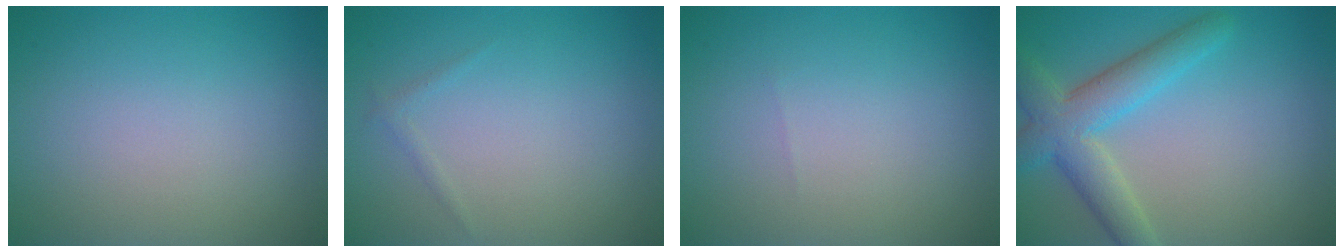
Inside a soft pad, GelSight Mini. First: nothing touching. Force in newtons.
{"total": 0.6, "press": 0.6, "slide": 0.0}
{"total": 0.0}
{"total": 5.4, "press": 5.3, "slide": 0.7}